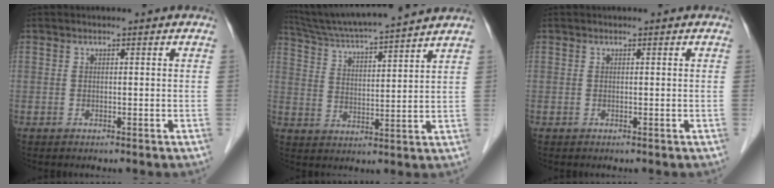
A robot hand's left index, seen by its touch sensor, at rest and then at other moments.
{"total": 16.0, "force": [14.4, -0.8, 6.9], "torque": [-0.126, 0.009, 0.224]}
{"total": 0.0}